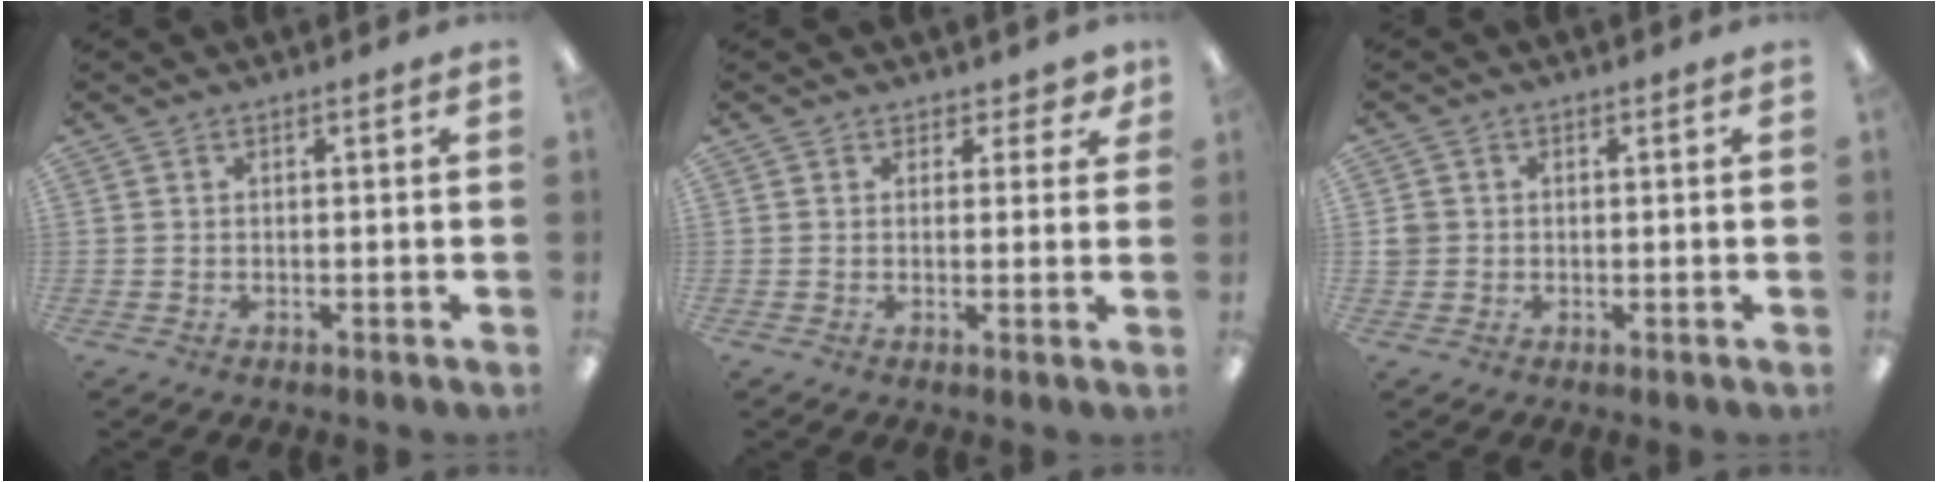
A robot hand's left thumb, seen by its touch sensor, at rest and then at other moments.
{"total": 2.7, "force": [1.8, 1.9, 0.8], "torque": [0.007, -0.008, 0.029]}
{"total": 2.4, "force": [0.2, 2.3, 0.4], "torque": [-0.001, 0.001, 0.001]}